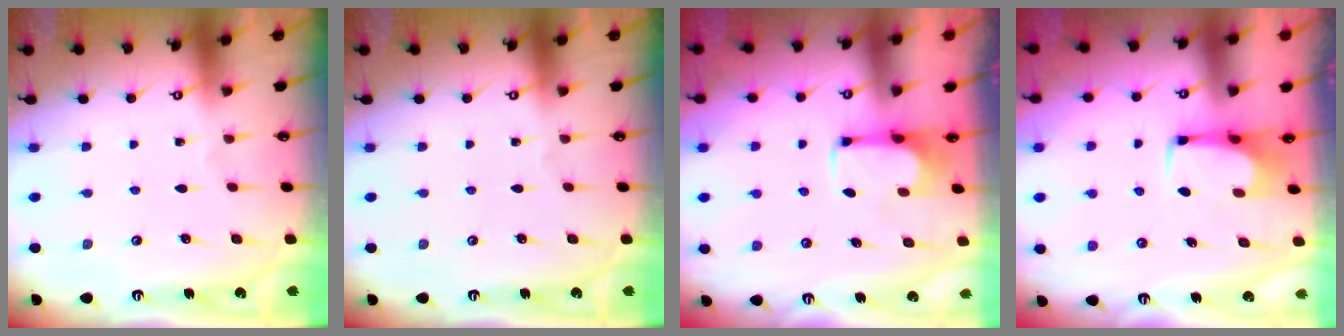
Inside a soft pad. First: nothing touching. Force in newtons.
{"total": 0.0}
{"total": 3.6, "press": 3.5, "slide": 0.7}
{"total": 0.6, "press": 0.5, "slide": 0.3}